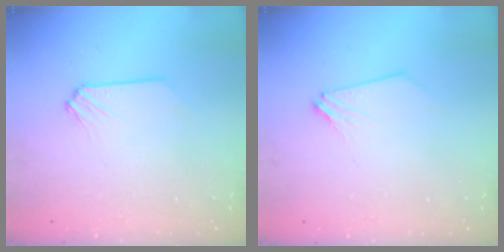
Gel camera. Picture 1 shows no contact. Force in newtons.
{"total": 2.0, "press": 2.0, "slide": 0.2}